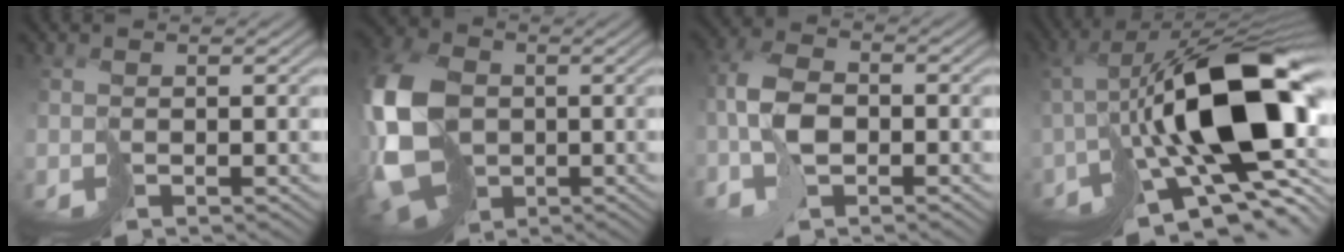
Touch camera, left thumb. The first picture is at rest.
{"total": 15.6, "force": [-1.8, 11.1, 10.8], "torque": [-0.273, -0.007, -0.033]}
{"total": 6.2, "force": [-1.7, 3.3, 5.0], "torque": [-0.114, 0.007, -0.046]}
{"total": 19.1, "force": [-2.1, 8.8, 16.8], "torque": [-0.283, -0.006, -0.017]}